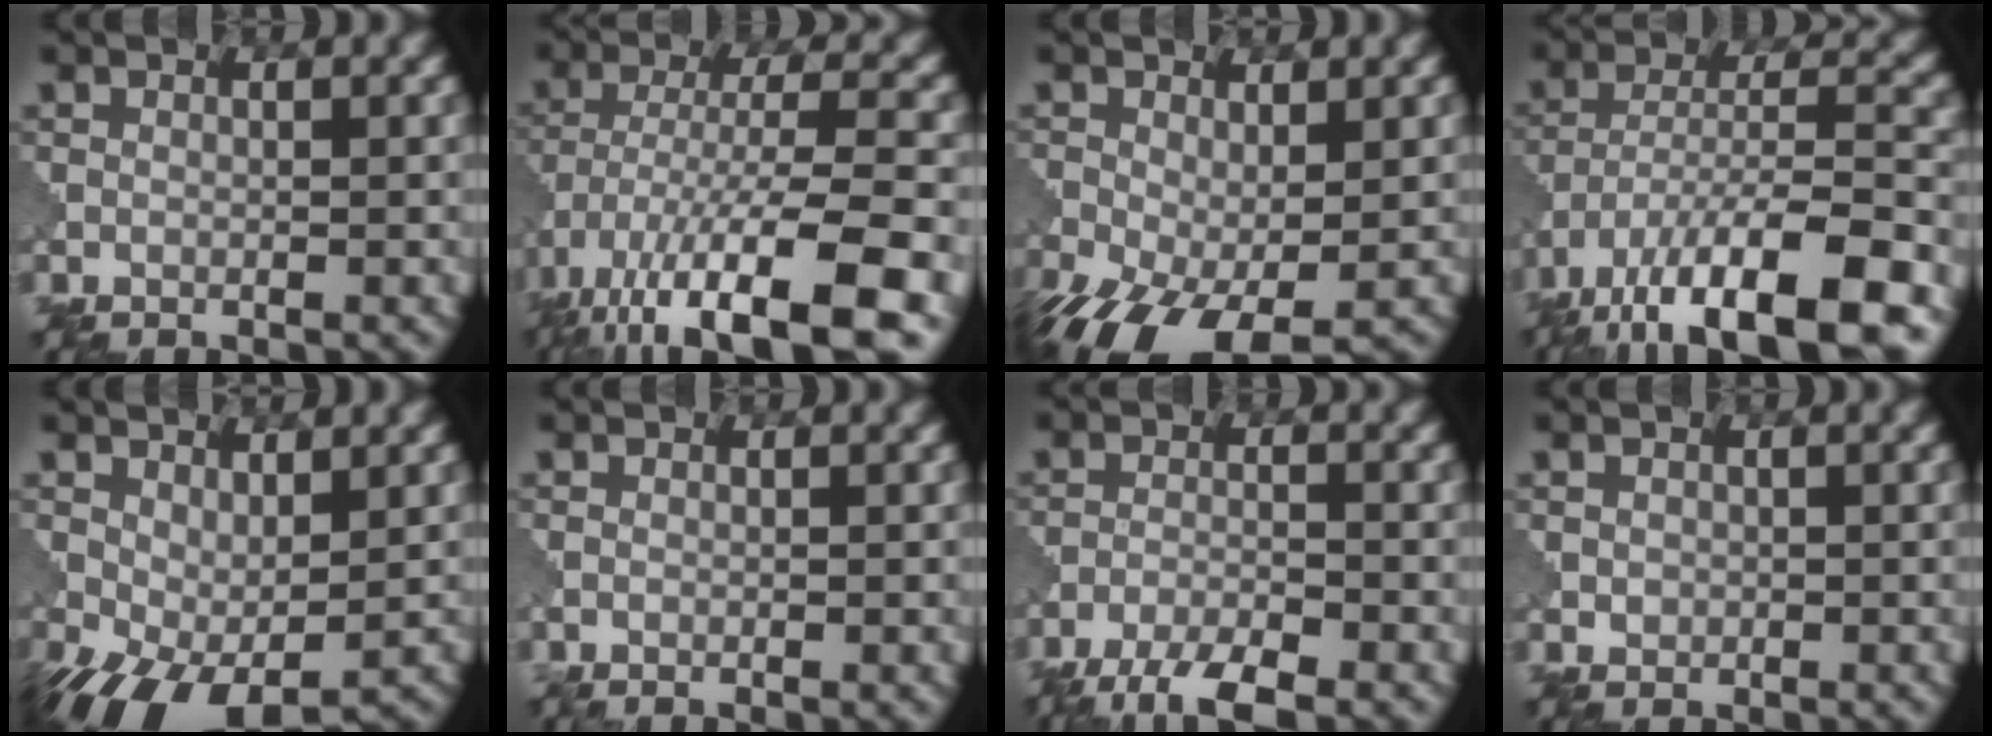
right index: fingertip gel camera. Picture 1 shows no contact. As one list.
[{"total": 13.3, "force": [-9.1, 3.4, 9.1], "torque": [-0.192, -0.008, -0.145]}, {"total": 8.7, "force": [-5.0, 3.7, 6.2], "torque": [-0.139, -0.056, -0.068]}, {"total": 13.0, "force": [-9.7, 3.4, 8.0], "torque": [-0.150, -0.004, -0.162]}, {"total": 5.1, "force": [-2.2, 2.6, 3.9], "torque": [-0.092, -0.024, -0.019]}, {"total": 0.7, "force": [-0.1, 0.3, 0.7], "torque": [-0.002, 0.004, -0.002]}, {"total": 4.7, "force": [-4.3, 0.4, 1.9], "torque": [-0.044, -0.010, -0.078]}, {"total": 1.0, "force": [0.1, 1.0, 0.0], "torque": [-0.010, -0.001, 0.011]}]